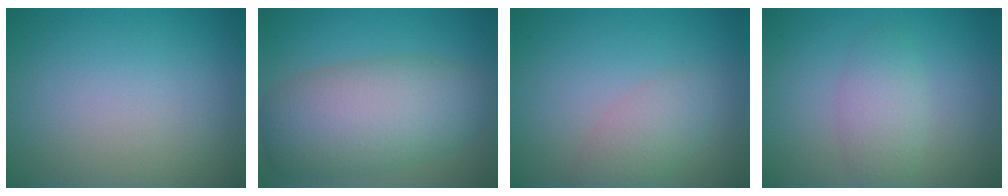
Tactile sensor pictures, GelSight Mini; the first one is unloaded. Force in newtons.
{"total": 8.2, "press": 8.2, "slide": 0.4}
{"total": 2.7, "press": 2.7, "slide": 0.1}
{"total": 2.7, "press": 2.7, "slide": 0.1}